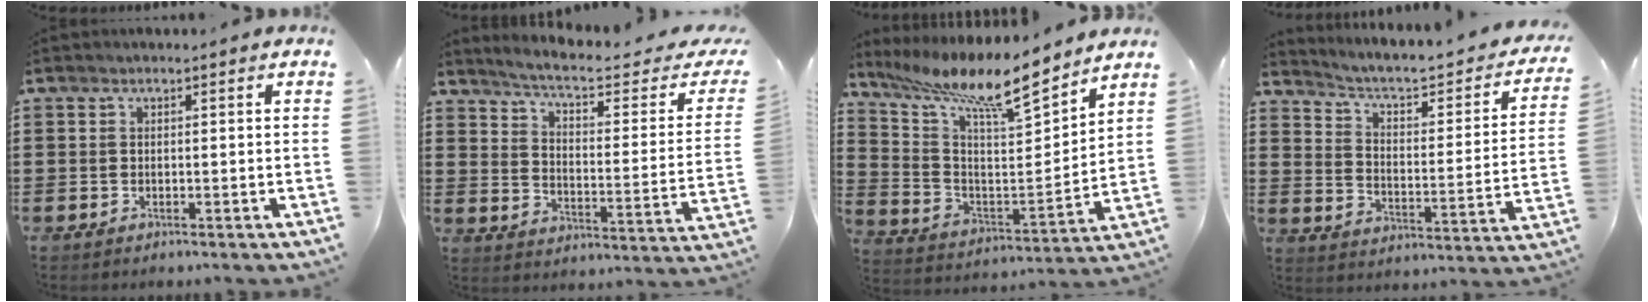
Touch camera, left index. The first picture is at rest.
{"total": 5.6, "force": [4.7, 0.3, 3.0], "torque": [-0.082, -0.033, 0.073]}
{"total": 12.5, "force": [10.1, 2.2, 7.1], "torque": [-0.160, -0.059, 0.166]}
{"total": 3.6, "force": [2.7, 0.9, 2.2], "torque": [-0.059, -0.028, 0.034]}